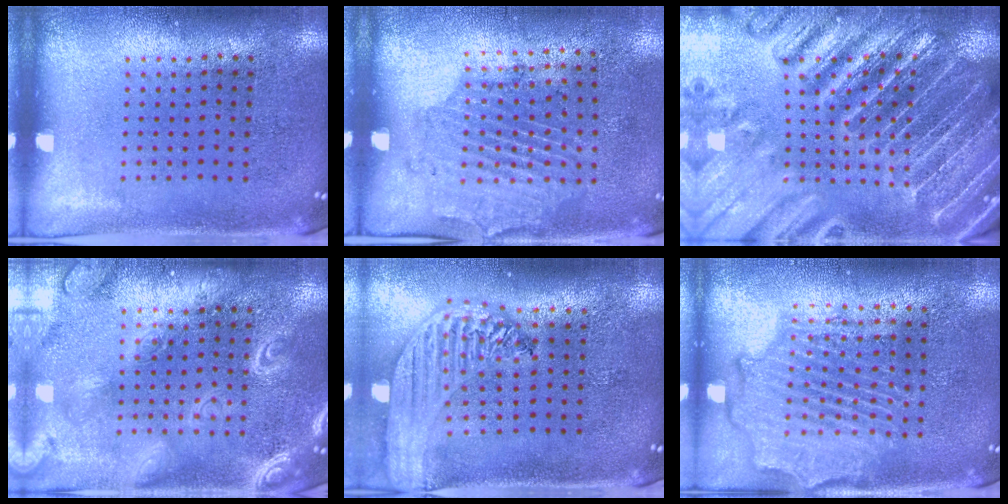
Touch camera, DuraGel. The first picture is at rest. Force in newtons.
{"total": 1.8, "press": 1.2, "slide": 1.3}
{"total": 4.6, "press": 4.2, "slide": 1.9}
{"total": 3.4, "press": 3.4, "slide": 0.4}
{"total": 2.8, "press": 2.2, "slide": 1.6}
{"total": 2.2, "press": 2.2, "slide": 0.6}